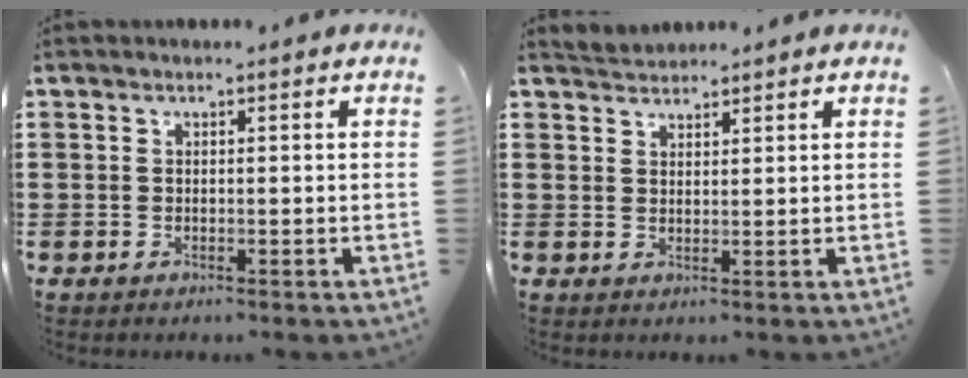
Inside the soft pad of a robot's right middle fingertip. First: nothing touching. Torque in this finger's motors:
{"motor_torque": [-0.02, -0.01, 0.03, -0.02]}